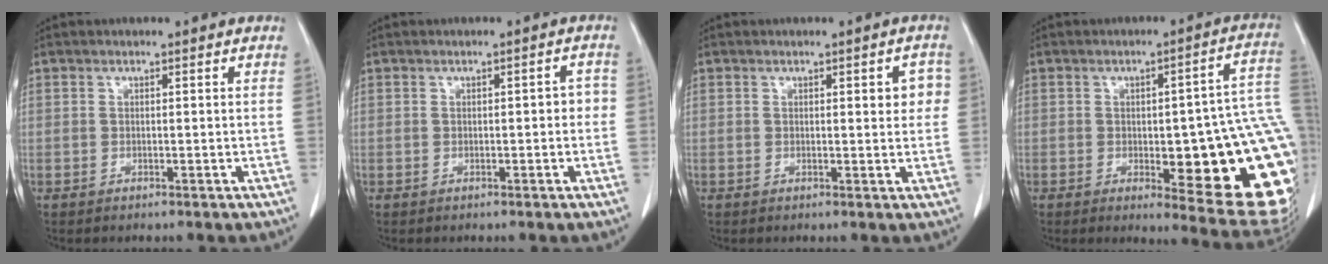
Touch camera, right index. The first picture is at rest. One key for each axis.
{"total": 1.9, "fx": -0.3, "fy": 1.0, "fz": 1.6, "tx": -0.015, "ty": 0.013, "tz": -0.001}
{"total": 2.9, "fx": 0.6, "fy": 1.1, "fz": 2.6, "tx": -0.023, "ty": 0.003, "tz": 0.006}
{"total": 23.1, "fx": -4.2, "fy": 5.2, "fz": 22.1, "tx": -0.183, "ty": 0.012, "tz": -0.035}